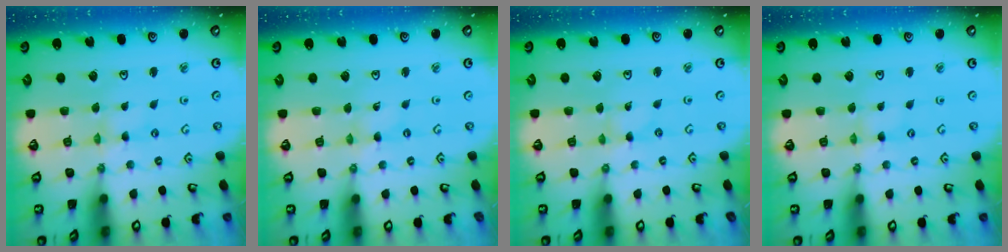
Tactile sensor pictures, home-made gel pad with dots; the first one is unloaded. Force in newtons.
{"total": 0.0}
{"total": 0.0}
{"total": 0.8, "press": 0.8, "slide": 0.1}